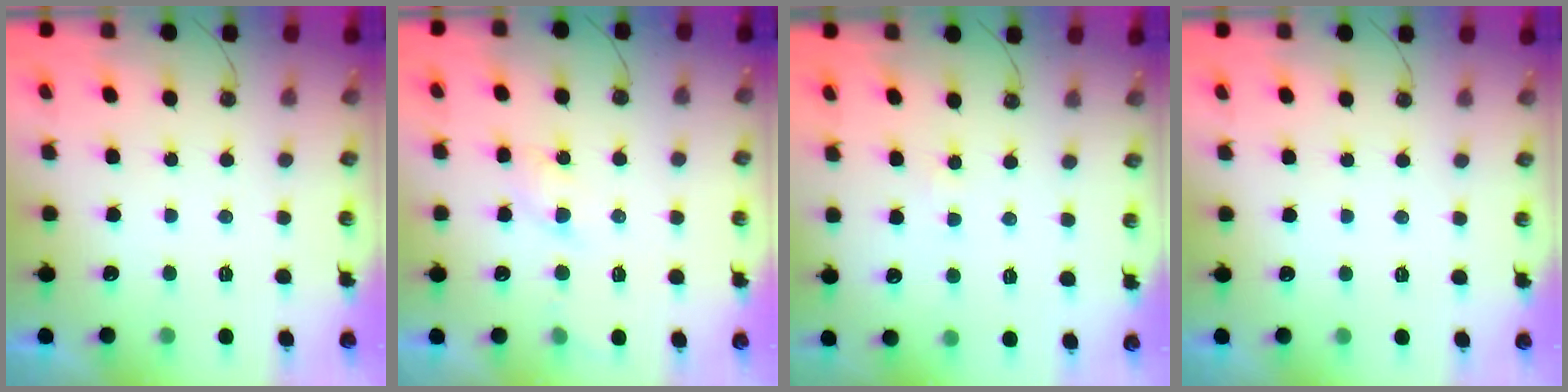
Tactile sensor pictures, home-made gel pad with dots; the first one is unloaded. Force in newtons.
{"total": 3.9, "press": 3.9, "slide": 0.4}
{"total": 1.7, "press": 1.7, "slide": 0.2}
{"total": 0.0}